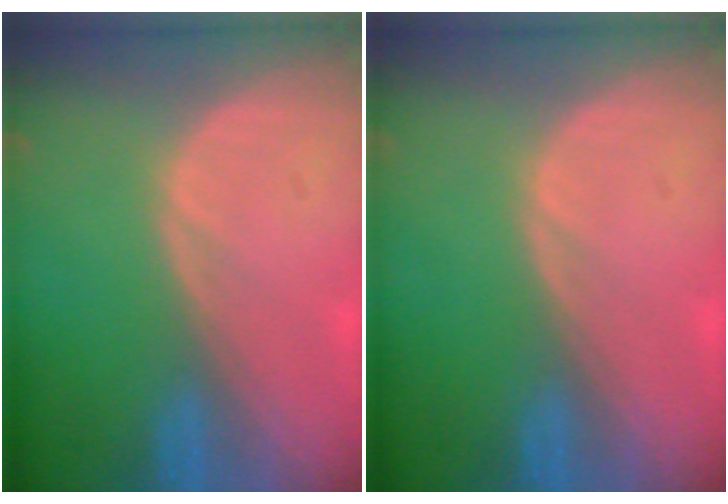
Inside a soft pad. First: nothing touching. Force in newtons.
{"total": 0.0}